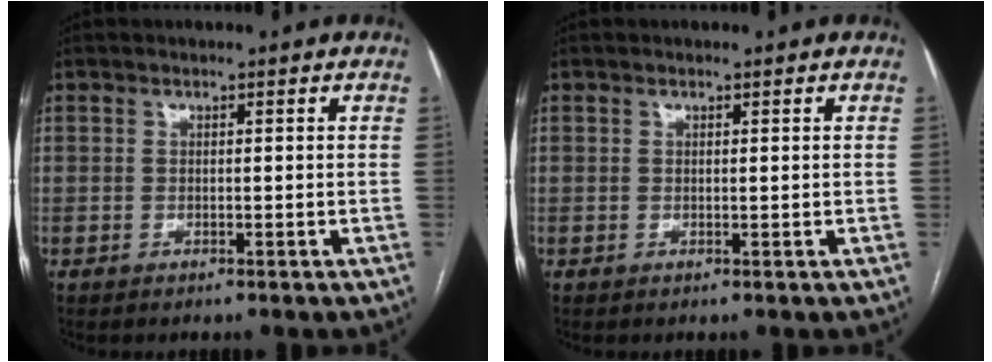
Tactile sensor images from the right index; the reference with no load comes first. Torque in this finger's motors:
{"motor_torque": [0.02, -0.13, 0.05, 0.02]}